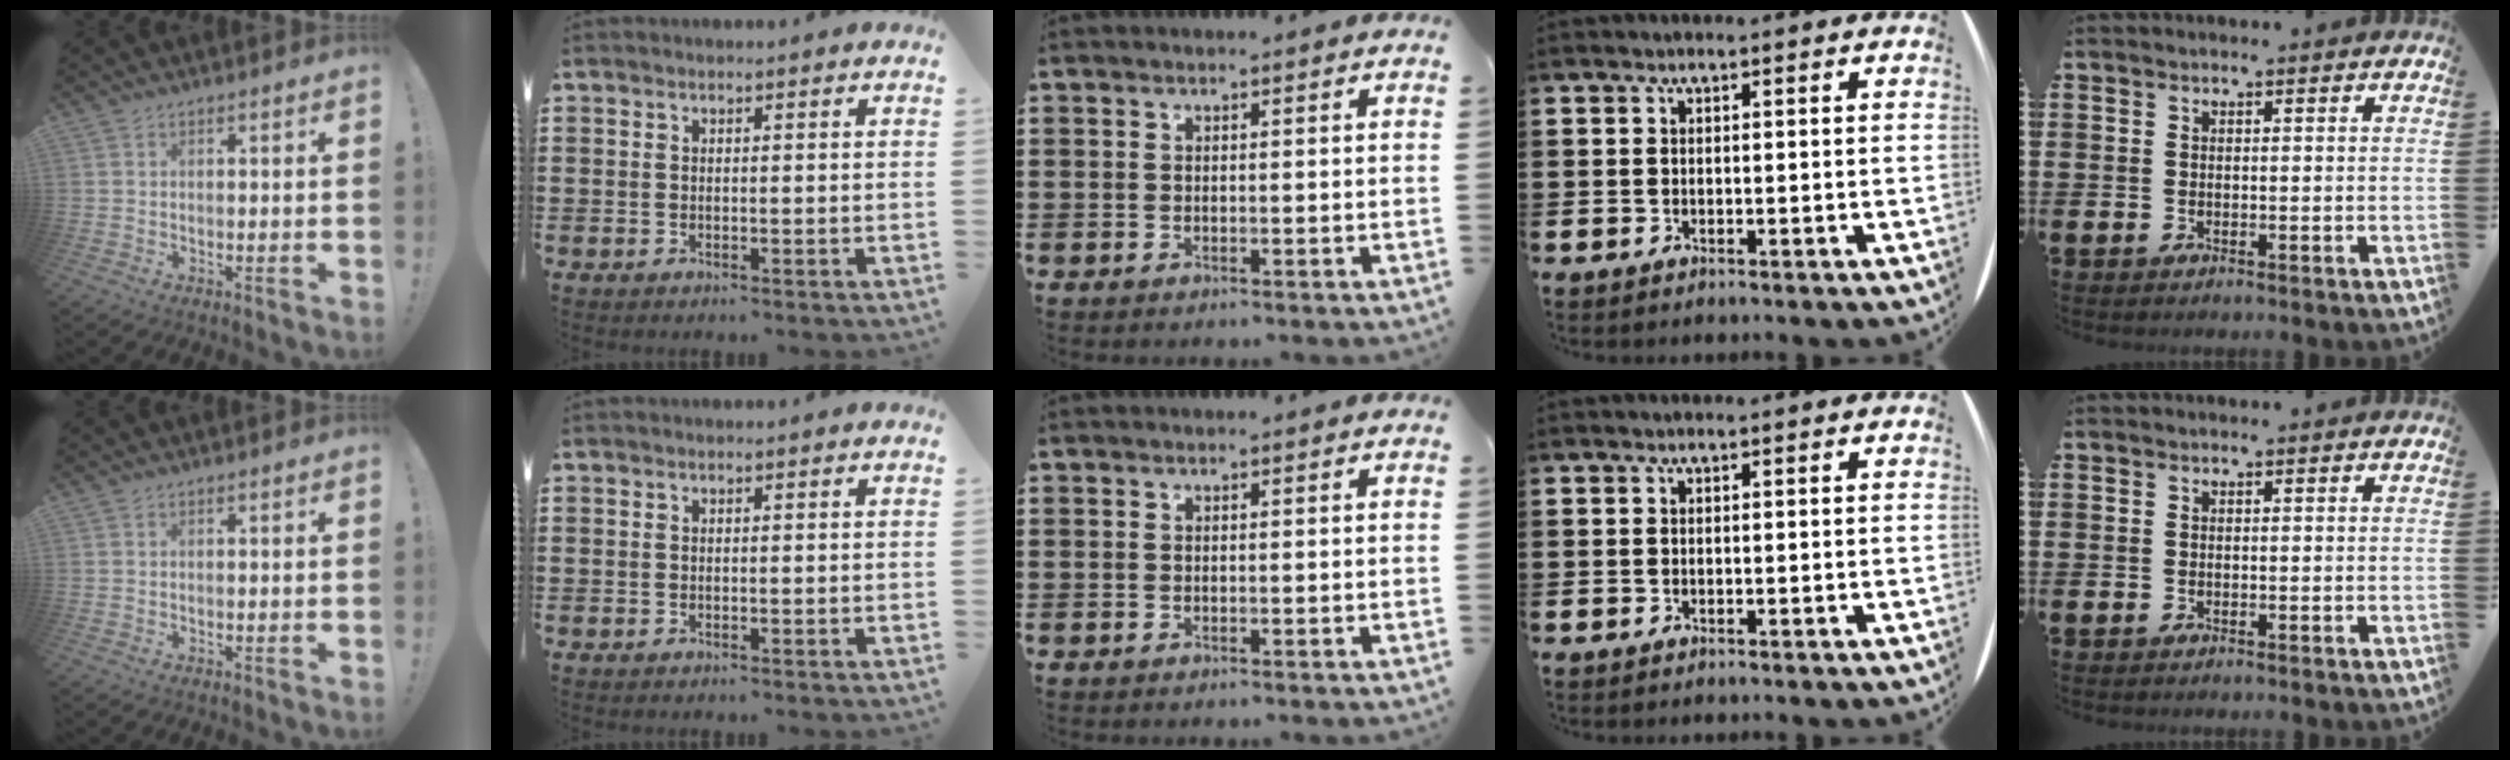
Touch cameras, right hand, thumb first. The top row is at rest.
{}